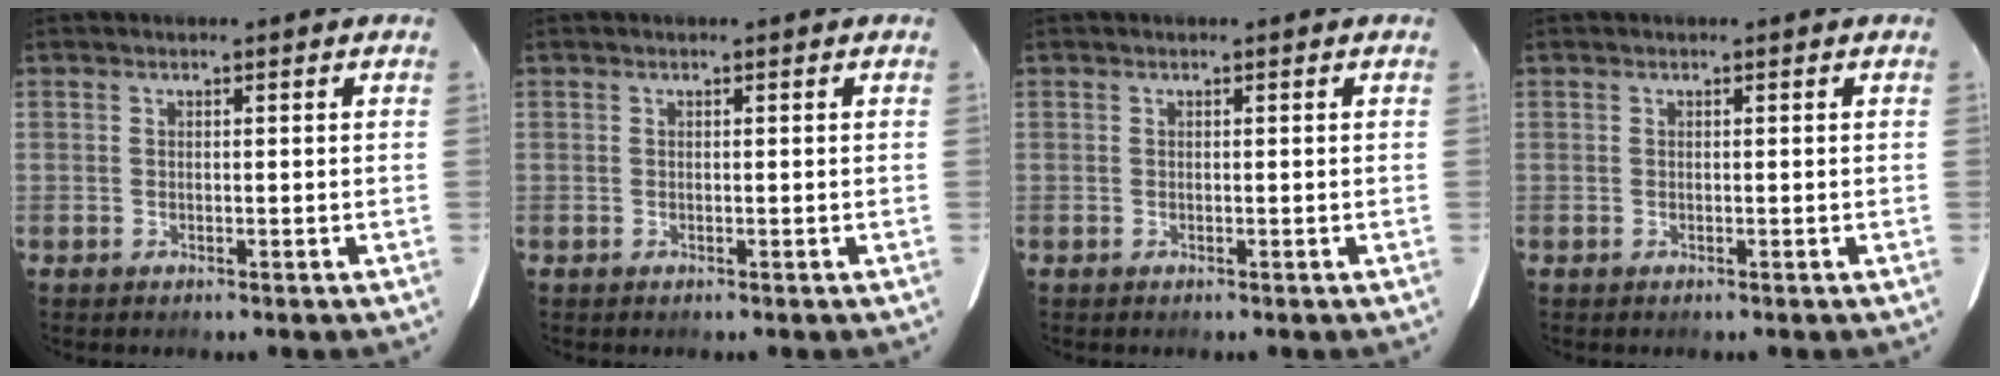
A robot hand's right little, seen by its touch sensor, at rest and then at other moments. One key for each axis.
{"total": 0.0}
{"total": 0.0}
{"total": 0.0}